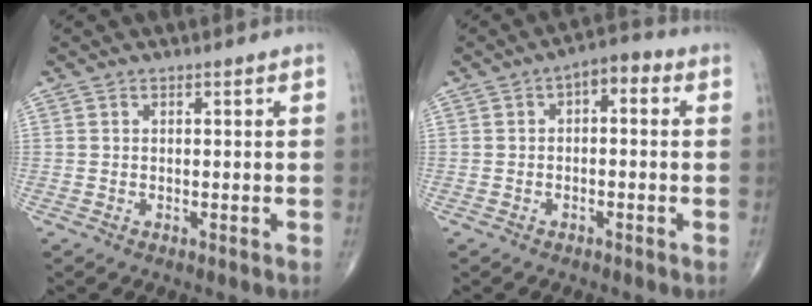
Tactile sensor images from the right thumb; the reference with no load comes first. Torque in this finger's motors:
{"motor_torque": [1.92, 2.53, 0.21, -0.13, 0.09]}